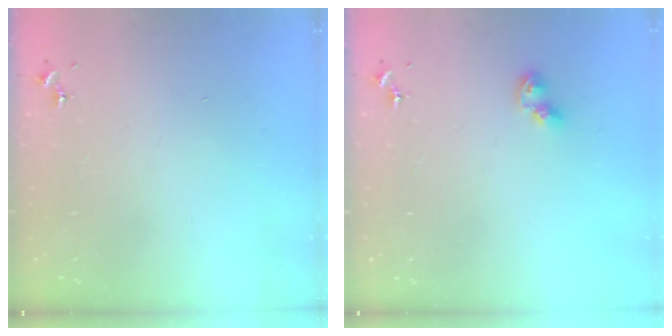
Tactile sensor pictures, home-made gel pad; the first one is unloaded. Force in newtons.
{"total": 5.5, "press": 5.5, "slide": 0.4}